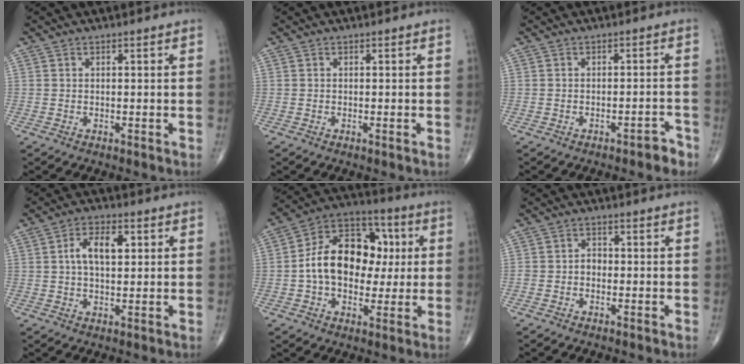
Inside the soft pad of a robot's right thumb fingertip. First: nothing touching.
{"total": 0.0}
{"total": 2.7, "force": [-2.1, 0.9, 1.5], "torque": [-0.013, 0.023, -0.026]}
{"total": 7.1, "force": [1.5, 3.8, 5.8], "torque": [-0.098, 0.010, 0.025]}
{"total": 17.8, "force": [0.9, 12.4, 12.7], "torque": [-0.165, 0.030, 0.006]}
{"total": 2.1, "force": [-0.5, 1.6, 1.1], "torque": [-0.006, 0.008, -0.015]}